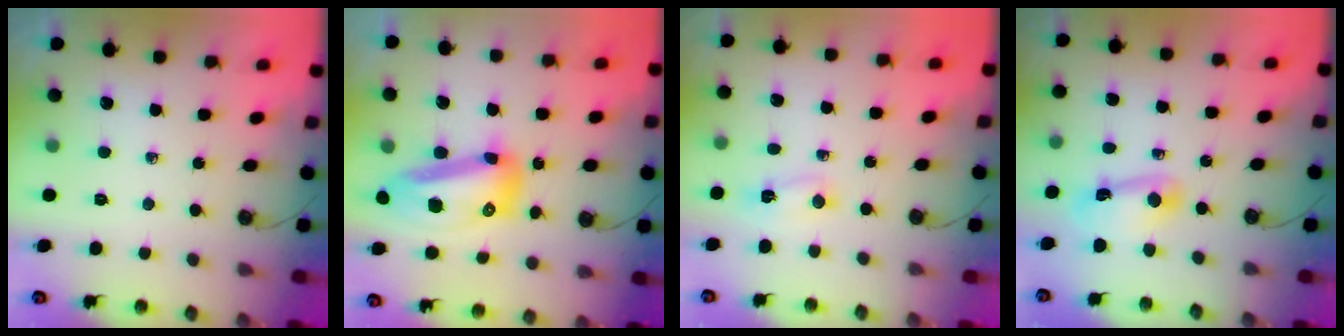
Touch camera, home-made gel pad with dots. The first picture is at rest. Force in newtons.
{"total": 16.4, "press": 16.2, "slide": 2.1}
{"total": 2.4, "press": 2.2, "slide": 0.8}
{"total": 9.5, "press": 6.0, "slide": 7.4}